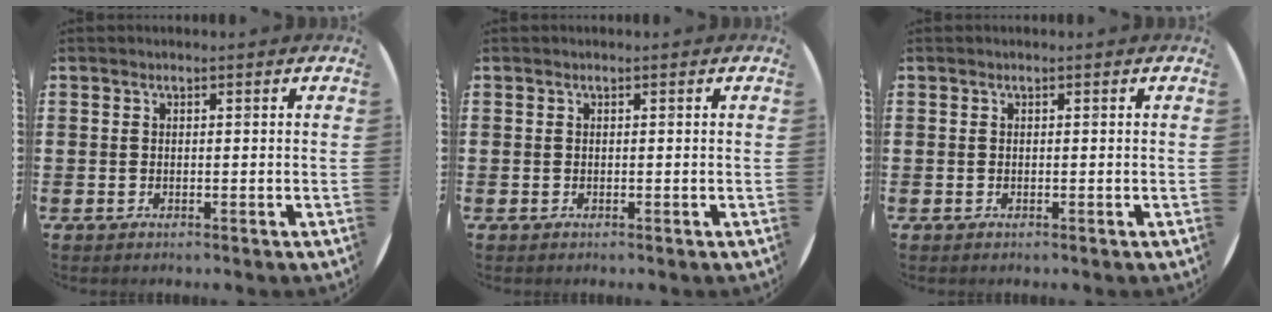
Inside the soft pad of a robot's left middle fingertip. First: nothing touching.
{"total": 0.0}
{"total": 0.0}